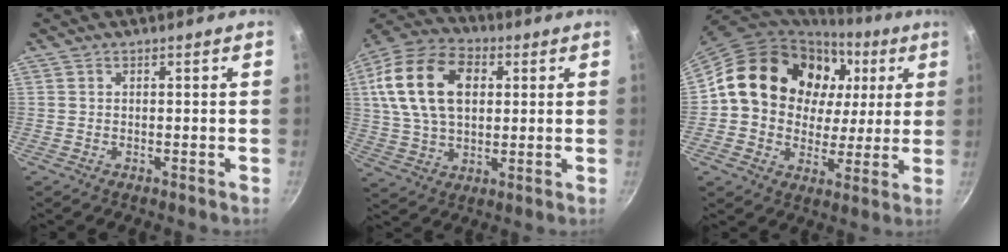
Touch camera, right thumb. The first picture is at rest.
{"total": 19.0, "force": [4.2, 12.5, 13.6], "torque": [-0.240, 0.014, 0.067]}
{"total": 22.1, "force": [6.1, 17.7, 11.7], "torque": [-0.171, 0.019, 0.103]}